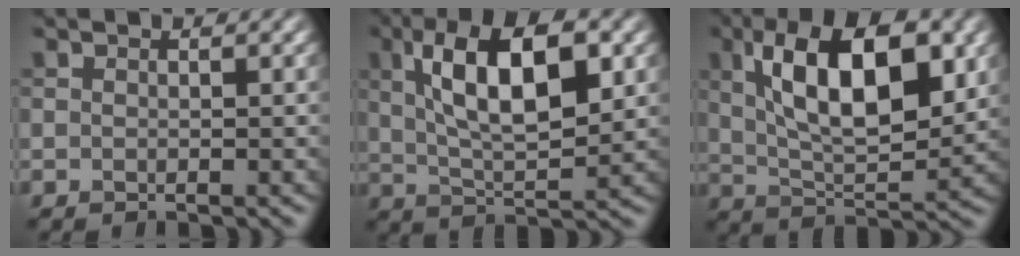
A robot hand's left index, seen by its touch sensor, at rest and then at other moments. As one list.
[{"total": 10.0, "force": [2.8, 3.9, 8.8], "torque": [-0.147, 0.010, 0.044]}, {"total": 11.1, "force": [3.1, 4.7, 9.6], "torque": [-0.151, 0.006, 0.050]}]